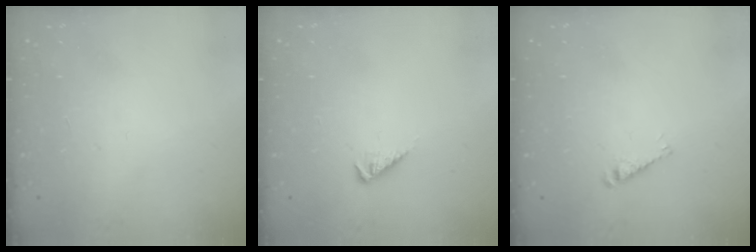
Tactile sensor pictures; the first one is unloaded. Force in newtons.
{"total": 3.2, "press": 3.2, "slide": 0.6}
{"total": 2.9, "press": 2.9, "slide": 0.4}